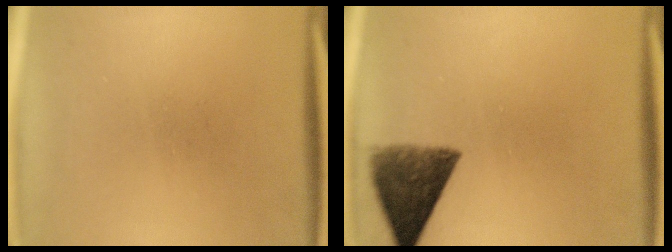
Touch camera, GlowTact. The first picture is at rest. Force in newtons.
{"total": 8.9}